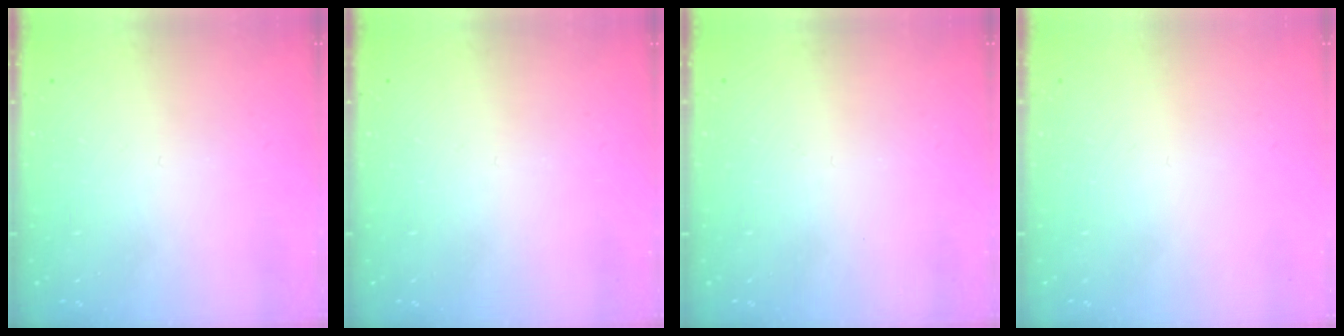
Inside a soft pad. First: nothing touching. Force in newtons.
{"total": 0.0}
{"total": 2.2, "press": 2.2, "slide": 0.4}
{"total": 1.6, "press": 1.6, "slide": 0.1}